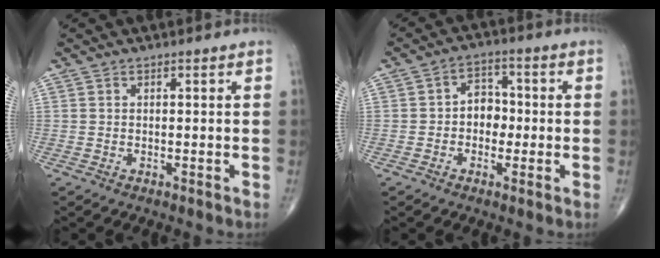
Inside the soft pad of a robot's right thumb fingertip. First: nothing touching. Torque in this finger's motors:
{"motor_torque": [1.19, 1.08, 0.19, 0.04, -0.03]}